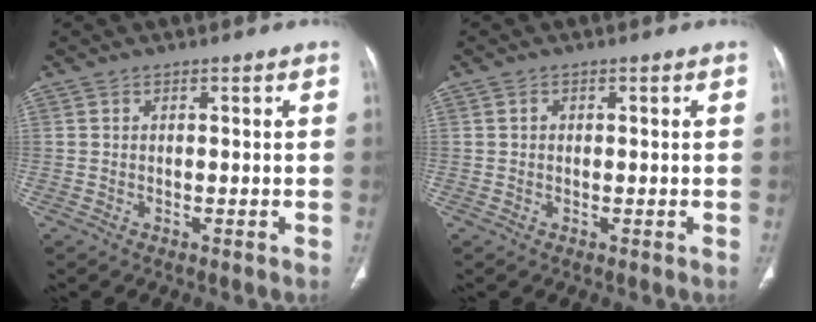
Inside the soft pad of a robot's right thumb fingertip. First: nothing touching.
{"total": 0.8, "force": [0.2, 0.7, 0.4], "torque": [-0.007, 0.001, 0.005]}